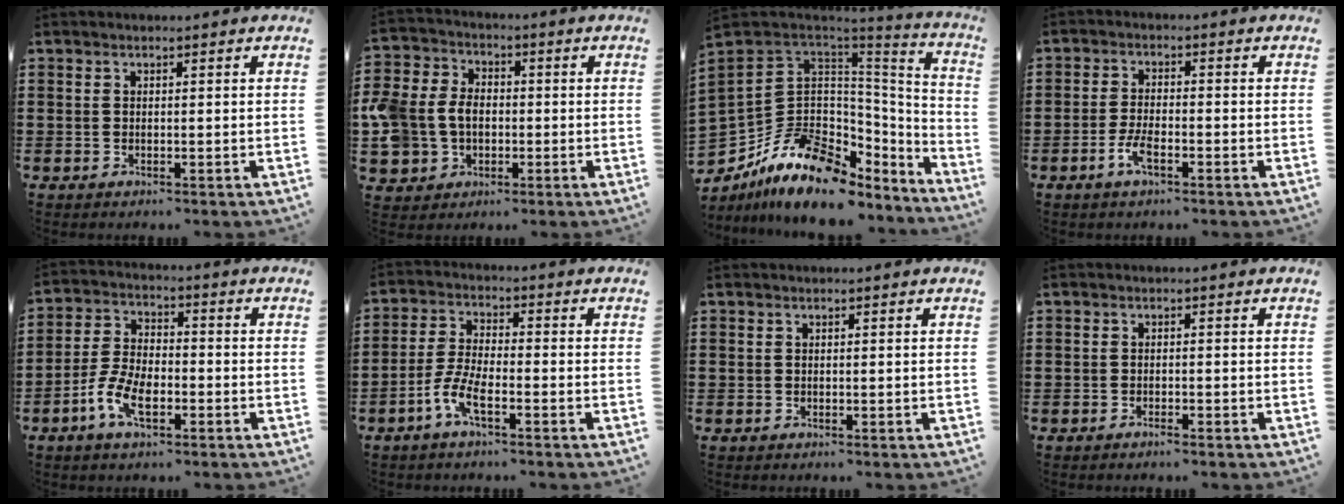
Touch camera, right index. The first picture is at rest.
{"total": 7.3, "force": [-0.9, 6.2, 3.6], "torque": [-0.117, 0.008, -0.025]}
{"total": 16.2, "force": [-7.2, 10.9, 9.7], "torque": [-0.228, 0.021, -0.124]}
{"total": 3.7, "force": [-1.9, 1.2, 2.9], "torque": [-0.069, -0.003, -0.040]}
{"total": 7.4, "force": [-3.3, 3.4, 5.6], "torque": [-0.143, -0.008, -0.068]}
{"total": 5.4, "force": [-3.2, 1.3, 4.1], "torque": [-0.112, -0.012, -0.067]}
{"total": 0.0}
{"total": 1.0, "force": [-0.9, 0.0, 0.4], "torque": [-0.009, -0.002, -0.017]}